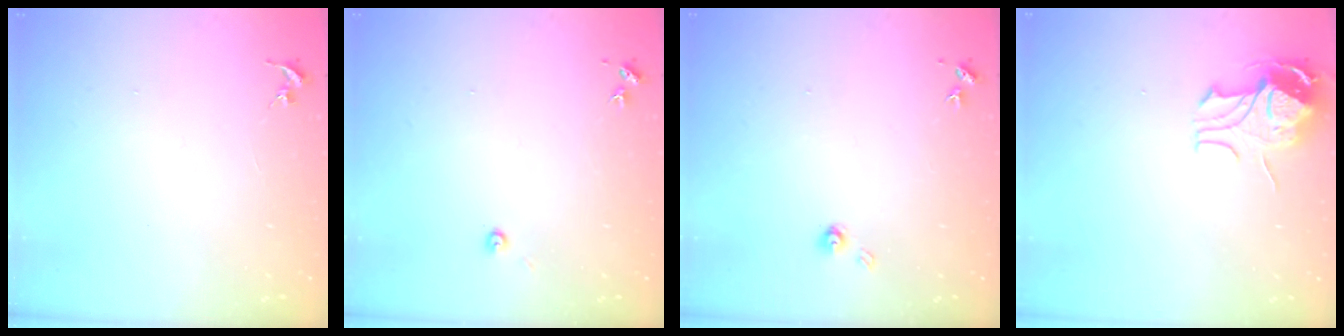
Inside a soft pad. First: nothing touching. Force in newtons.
{"total": 2.7, "press": 2.7, "slide": 0.2}
{"total": 4.1, "press": 4.1, "slide": 0.4}
{"total": 9.6, "press": 9.6, "slide": 1.1}